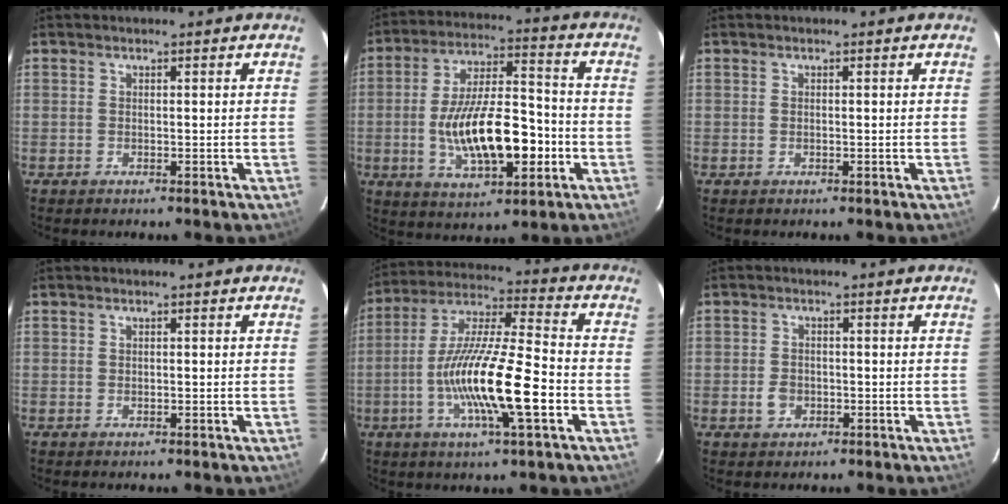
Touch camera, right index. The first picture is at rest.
{"total": 17.2, "force": [-4.3, 6.8, 15.3], "torque": [-0.282, 0.003, -0.064]}
{"total": 0.0}
{"total": 0.0}
{"total": 17.8, "force": [-5.2, 2.5, 16.8], "torque": [-0.321, -0.007, -0.100]}
{"total": 3.1, "force": [-1.0, 2.5, 1.5], "torque": [-0.030, 0.004, -0.015]}